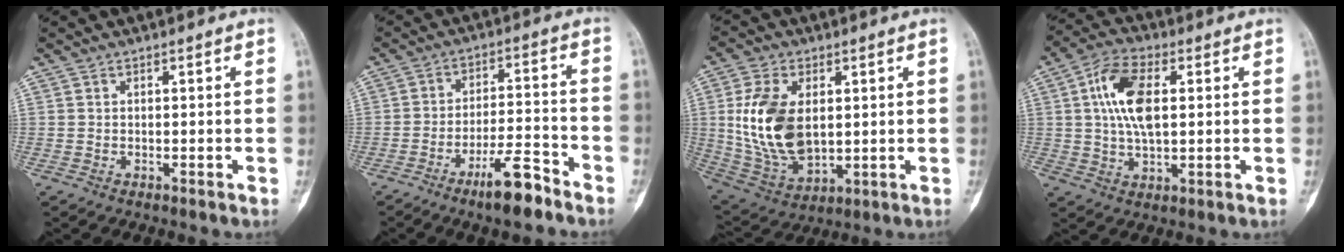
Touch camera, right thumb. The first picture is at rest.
{"total": 9.5, "force": [-6.7, 2.3, 6.4], "torque": [-0.107, 0.055, -0.112]}
{"total": 16.0, "force": [2.0, 9.8, 12.5], "torque": [-0.232, -0.010, 0.051]}
{"total": 10.9, "force": [2.0, 5.6, 9.1], "torque": [-0.168, 0.011, 0.033]}